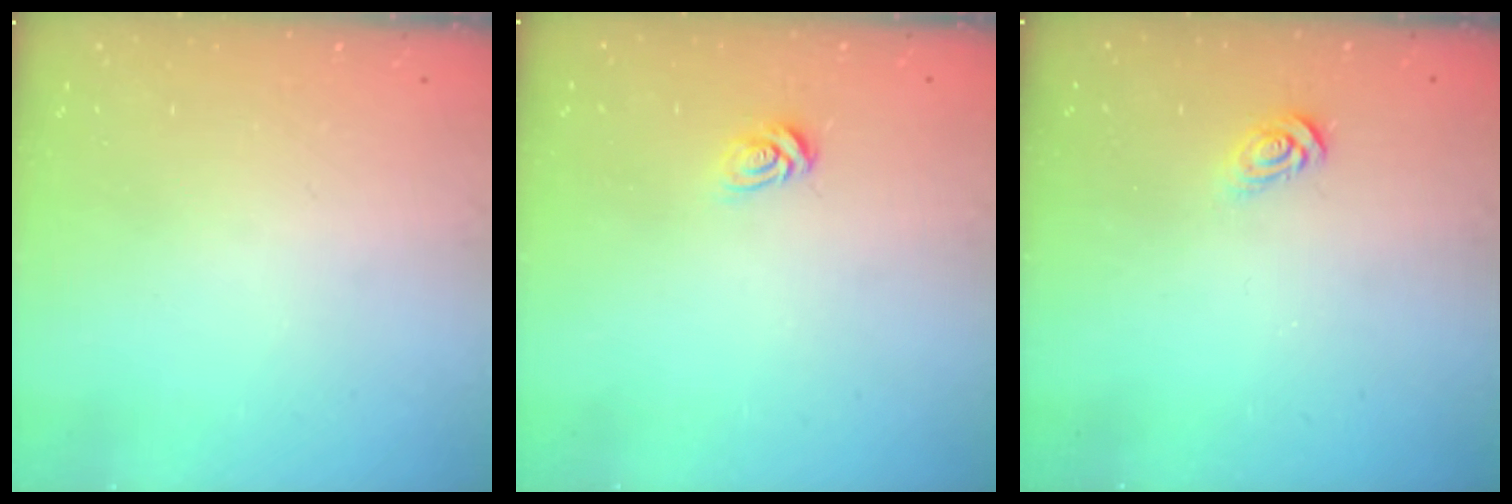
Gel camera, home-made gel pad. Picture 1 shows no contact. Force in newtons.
{"total": 5.1, "press": 5.1, "slide": 0.4}
{"total": 3.7, "press": 3.7, "slide": 0.4}